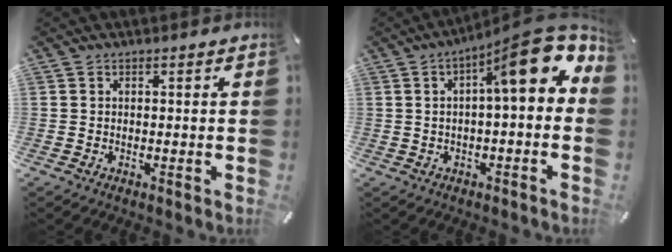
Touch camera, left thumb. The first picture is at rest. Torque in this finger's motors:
{"motor_torque": [0.73, 0.72, 1.05, 0.73, 0.22]}